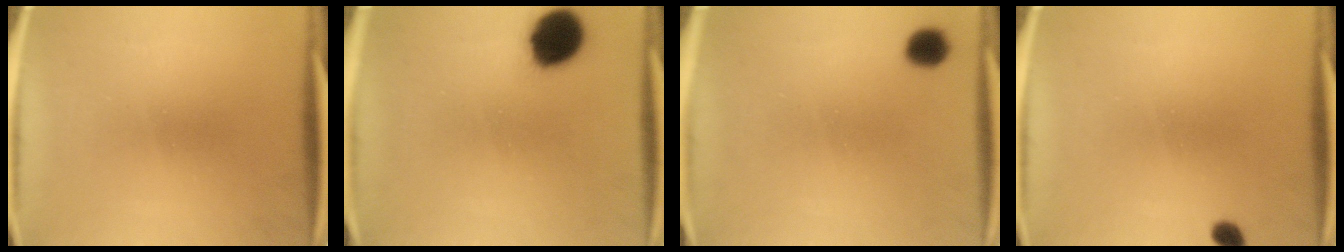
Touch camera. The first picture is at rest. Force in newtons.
{"total": 11.0}
{"total": 5.5}
{"total": 1.7}